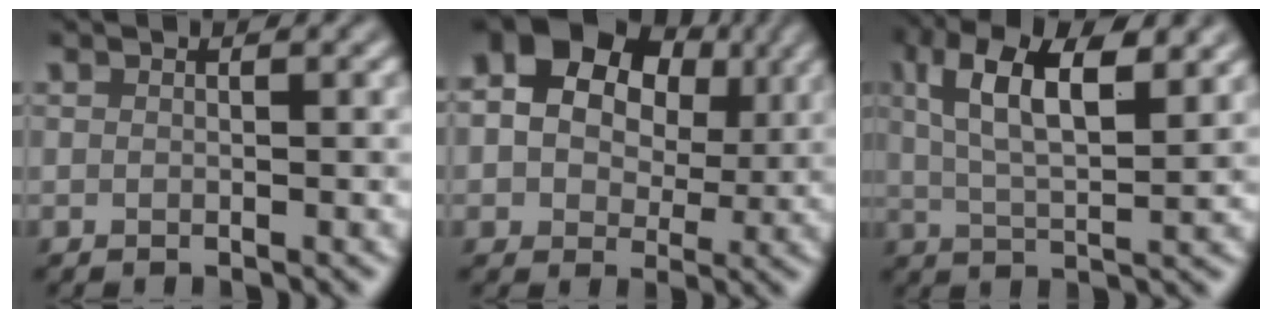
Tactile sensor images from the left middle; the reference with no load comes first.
{"total": 12.1, "force": [4.3, 8.8, 7.1], "torque": [-0.110, 0.040, 0.059]}
{"total": 8.6, "force": [3.5, 3.3, 7.1], "torque": [-0.129, 0.010, 0.059]}